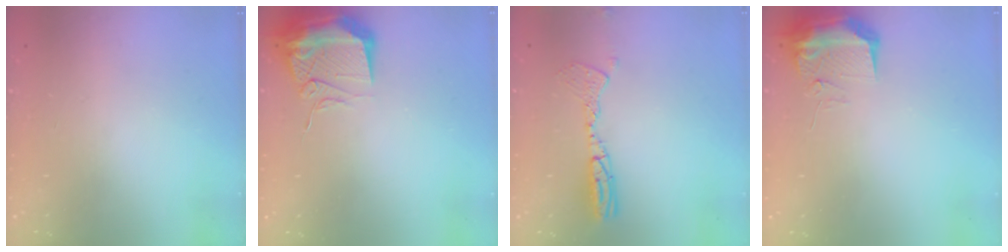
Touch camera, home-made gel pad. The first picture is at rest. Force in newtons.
{"total": 13.6, "press": 13.3, "slide": 2.8}
{"total": 10.0, "press": 9.7, "slide": 2.6}
{"total": 9.5, "press": 9.4, "slide": 1.4}